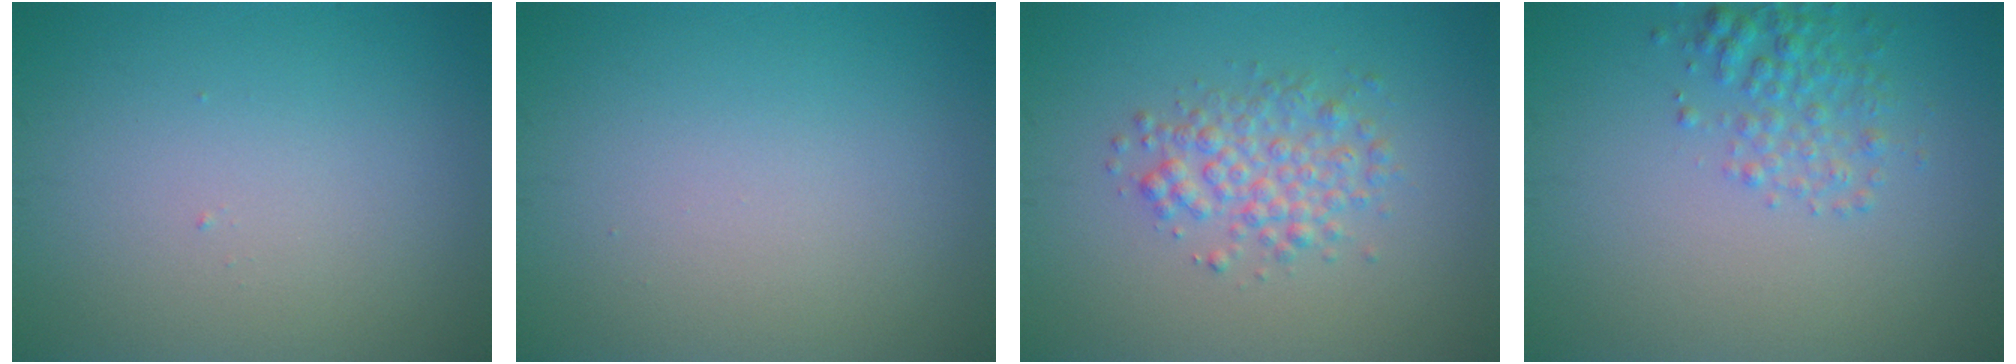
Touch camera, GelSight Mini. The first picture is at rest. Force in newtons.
{"total": 0.0}
{"total": 3.0, "press": 3.0, "slide": 0.1}
{"total": 2.5, "press": 2.5, "slide": 0.1}